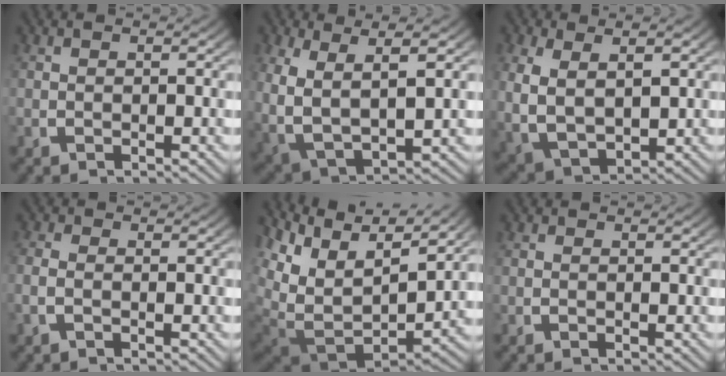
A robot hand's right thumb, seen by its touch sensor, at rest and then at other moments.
{"total": 10.2, "force": [-0.7, 7.7, 6.7], "torque": [-0.173, -0.052, 0.002]}
{"total": 8.4, "force": [-0.4, 6.6, 5.2], "torque": [-0.148, -0.041, 0.010]}
{"total": 1.4, "force": [-1.4, -0.1, 0.0], "torque": [-0.019, -0.011, -0.021]}
{"total": 12.8, "force": [-1.9, 9.1, 8.7], "torque": [-0.218, -0.068, -0.013]}
{"total": 0.6, "force": [-0.3, -0.2, -0.5], "torque": [0.005, -0.002, -0.004]}